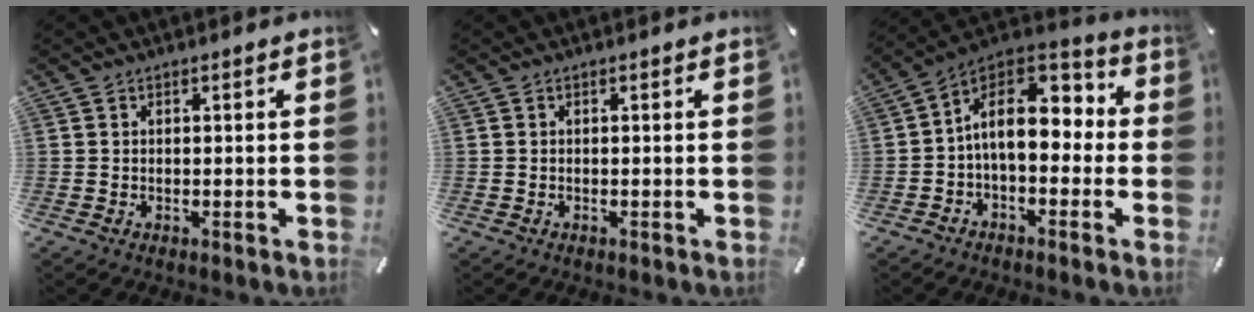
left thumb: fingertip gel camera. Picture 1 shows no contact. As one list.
[{"total": 0.0}, {"total": 13.3, "force": [1.2, 9.2, 9.5], "torque": [-0.146, -0.003, 0.018]}]